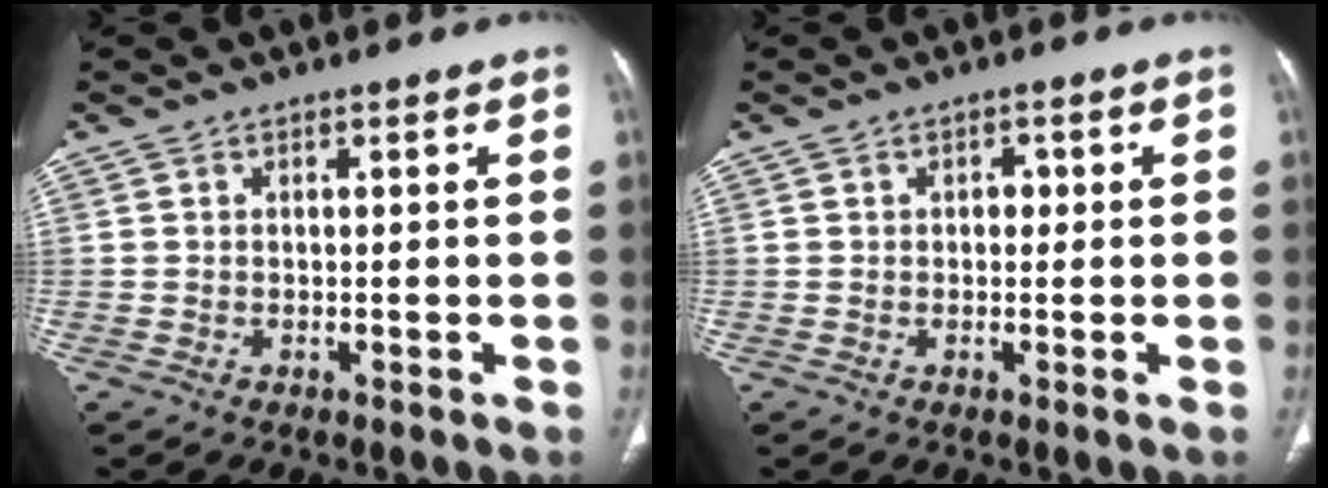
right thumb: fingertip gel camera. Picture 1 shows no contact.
{"total": 1.4, "force": [0.2, 1.1, 0.8], "torque": [-0.001, 0.004, -0.001]}